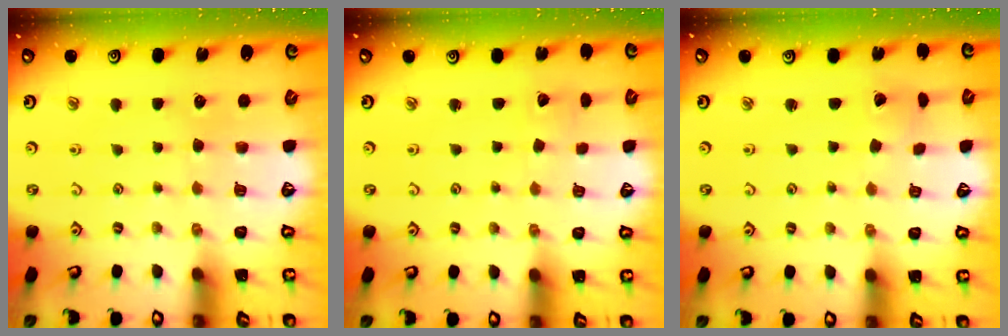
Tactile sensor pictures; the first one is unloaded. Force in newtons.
{"total": 1.2, "press": 1.2, "slide": 0.1}
{"total": 2.1, "press": 2.1, "slide": 0.2}